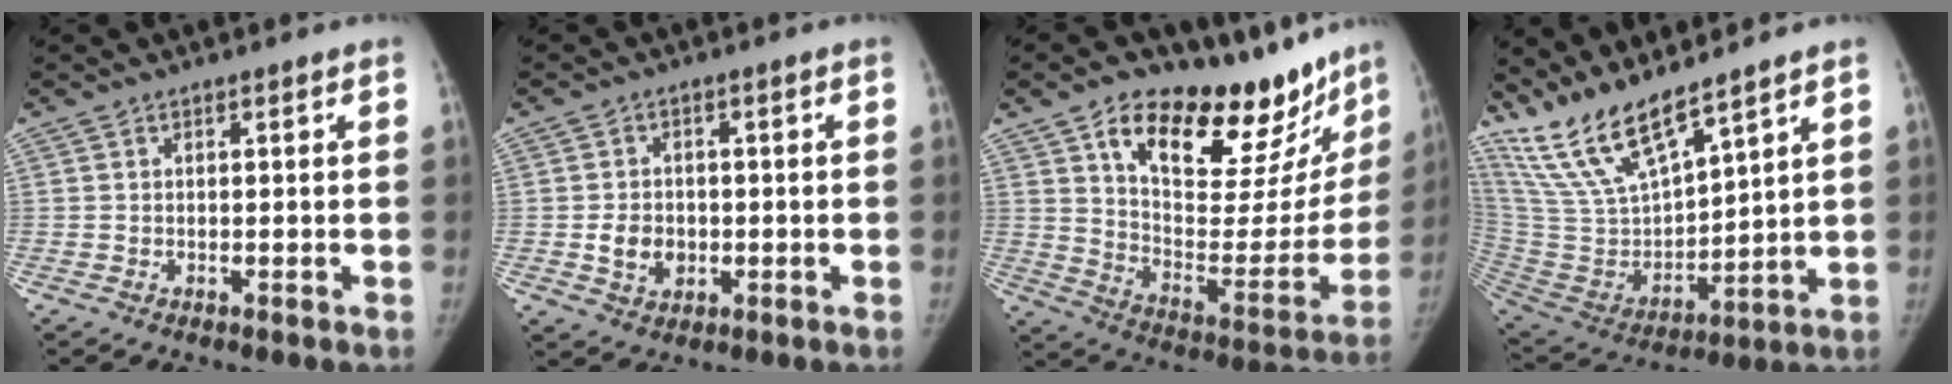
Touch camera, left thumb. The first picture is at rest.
{"total": 5.3, "force": [-0.8, 4.3, 3.0], "torque": [-0.032, 0.003, -0.009]}
{"total": 28.7, "force": [19.7, 12.6, 16.7], "torque": [-0.197, -0.081, 0.295]}
{"total": 15.9, "force": [13.1, 3.5, 8.3], "torque": [-0.150, -0.065, 0.276]}